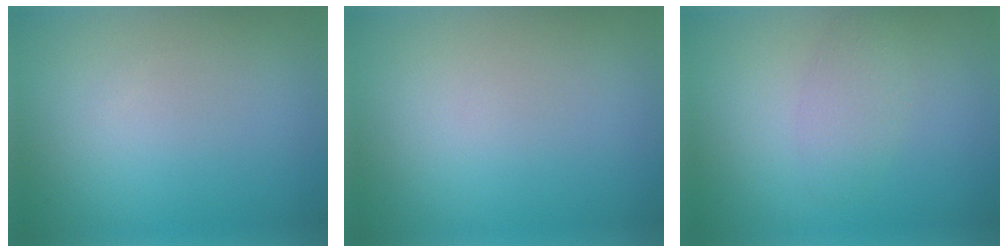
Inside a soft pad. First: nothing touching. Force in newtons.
{"total": 0.0}
{"total": 1.8, "press": 1.8, "slide": 0.1}